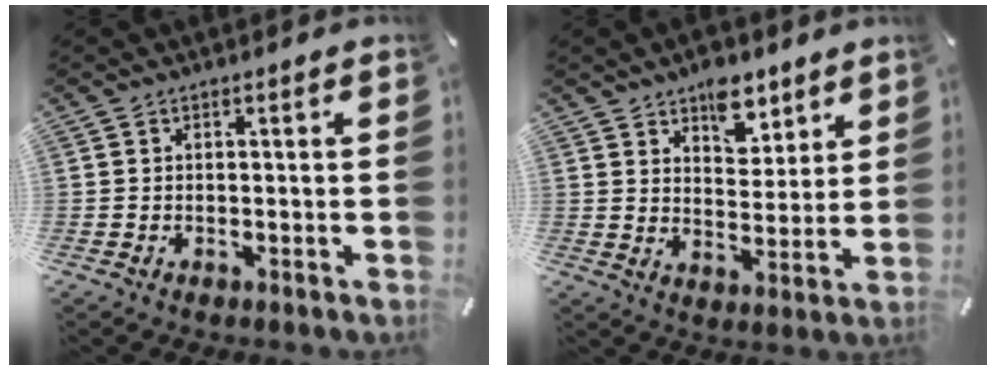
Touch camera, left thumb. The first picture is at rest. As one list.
[{"total": 8.3, "force": [5.8, 4.9, 3.2], "torque": [-0.020, -0.038, 0.098]}]